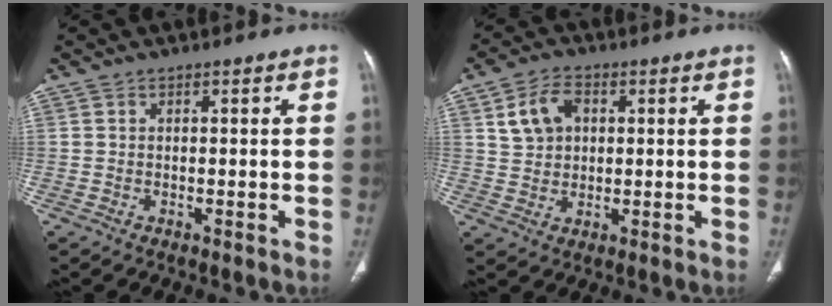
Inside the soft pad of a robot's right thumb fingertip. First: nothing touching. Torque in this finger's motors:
{"motor_torque": [-0.89, 0.99, 0.09, -0.04, 0.06]}